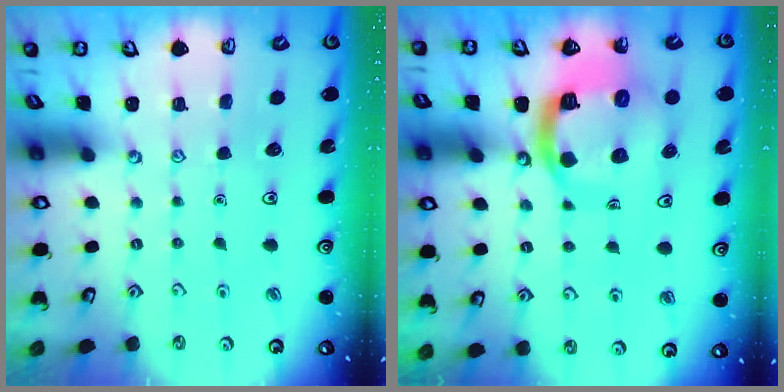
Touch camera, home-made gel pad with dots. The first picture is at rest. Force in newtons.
{"total": 15.5, "press": 15.4, "slide": 1.9}